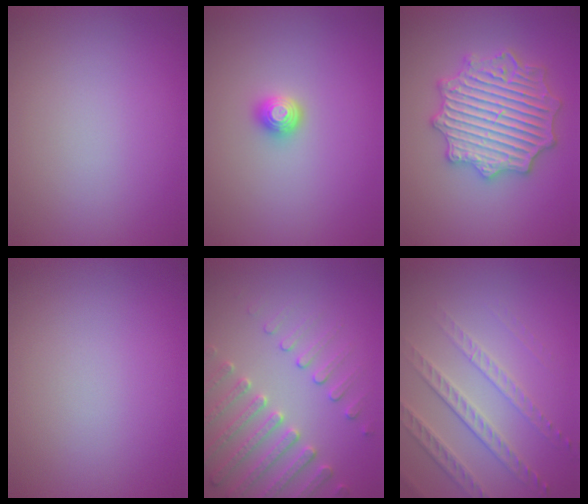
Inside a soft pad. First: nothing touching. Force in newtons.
{"total": 1.4, "press": 1.2, "slide": 0.6}
{"total": 6.8, "press": 6.7, "slide": 1.1}
{"total": 0.0}
{"total": 4.0, "press": 4.0, "slide": 0.5}
{"total": 3.6, "press": 3.2, "slide": 1.6}